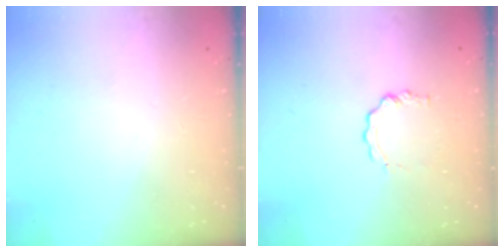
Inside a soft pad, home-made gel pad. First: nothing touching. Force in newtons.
{"total": 4.5, "press": 4.4, "slide": 0.4}